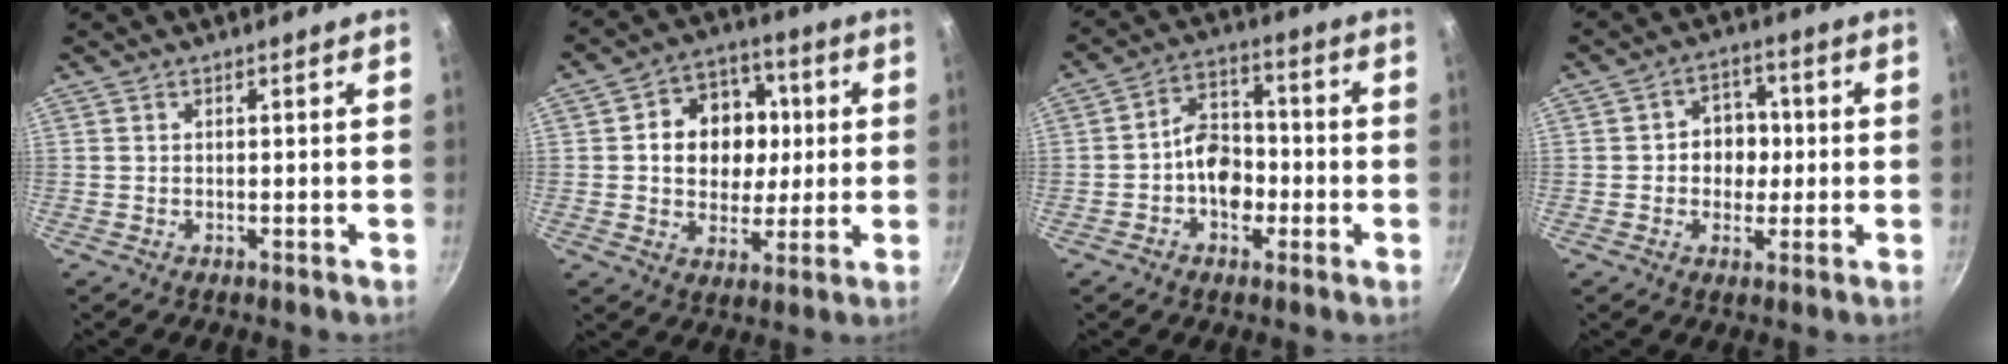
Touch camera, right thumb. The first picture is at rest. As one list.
[{"total": 13.7, "force": [1.5, 11.4, 7.4], "torque": [-0.073, 0.010, 0.020]}, {"total": 9.1, "force": [-2.0, 6.7, 5.9], "torque": [-0.057, 0.032, -0.043]}, {"total": 7.1, "force": [0.0, 6.1, 3.7], "torque": [-0.009, 0.008, -0.006]}]